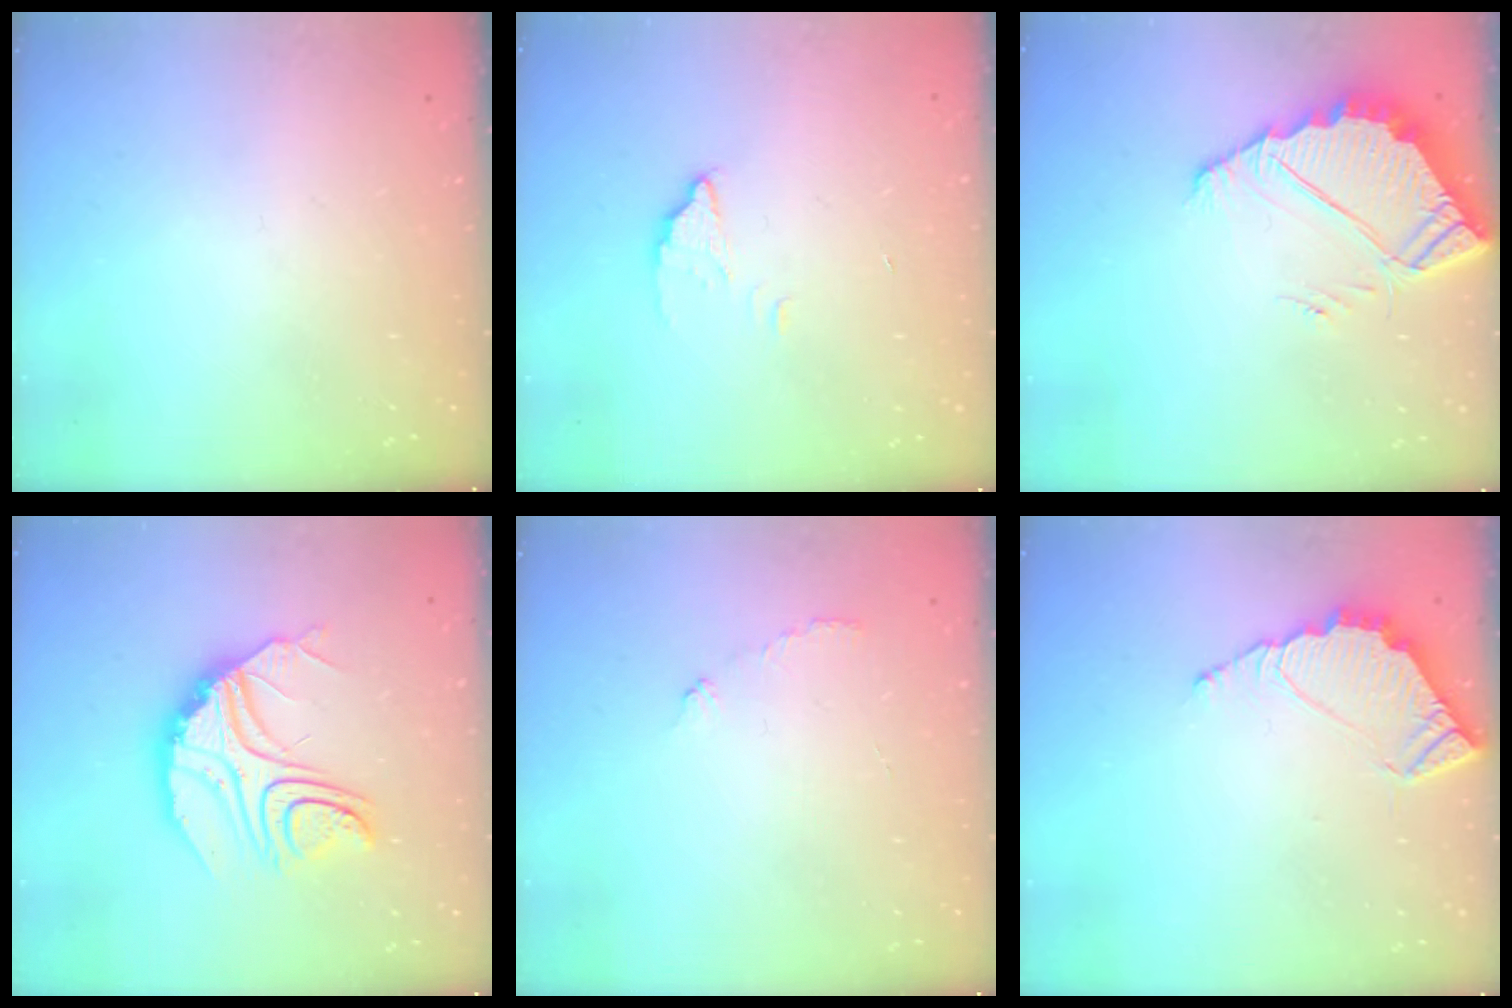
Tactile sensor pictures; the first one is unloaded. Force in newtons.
{"total": 2.6, "press": 2.6, "slide": 0.2}
{"total": 5.3, "press": 5.3, "slide": 0.3}
{"total": 14.0, "press": 13.9, "slide": 1.2}
{"total": 3.6, "press": 3.6, "slide": 0.3}
{"total": 6.1, "press": 6.1, "slide": 0.3}